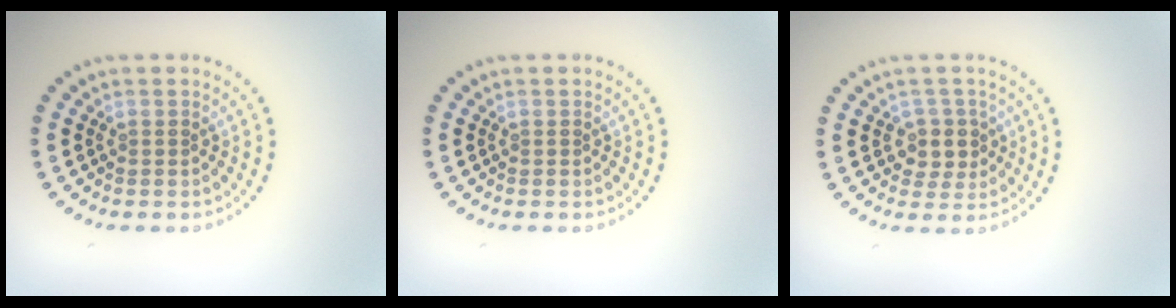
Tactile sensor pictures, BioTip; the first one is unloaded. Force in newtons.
{"total": 0.0}
{"total": 2.5, "press": 2.2, "slide": 1.2}